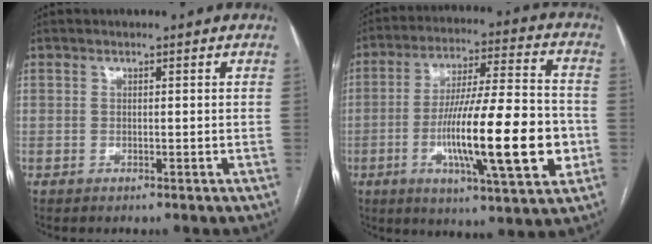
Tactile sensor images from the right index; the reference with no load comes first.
{"total": 20.0, "force": [-4.5, 2.5, 19.4], "torque": [-0.311, -0.003, -0.068]}